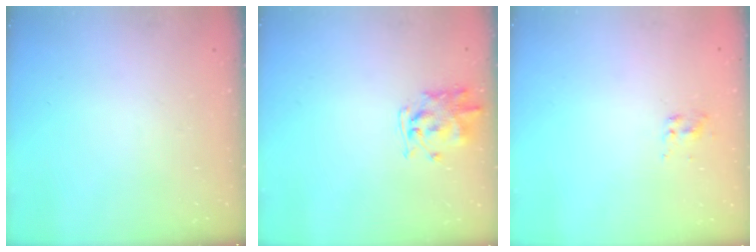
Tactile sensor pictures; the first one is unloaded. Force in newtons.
{"total": 1.7, "press": 1.6, "slide": 0.1}
{"total": 2.0, "press": 1.9, "slide": 0.8}